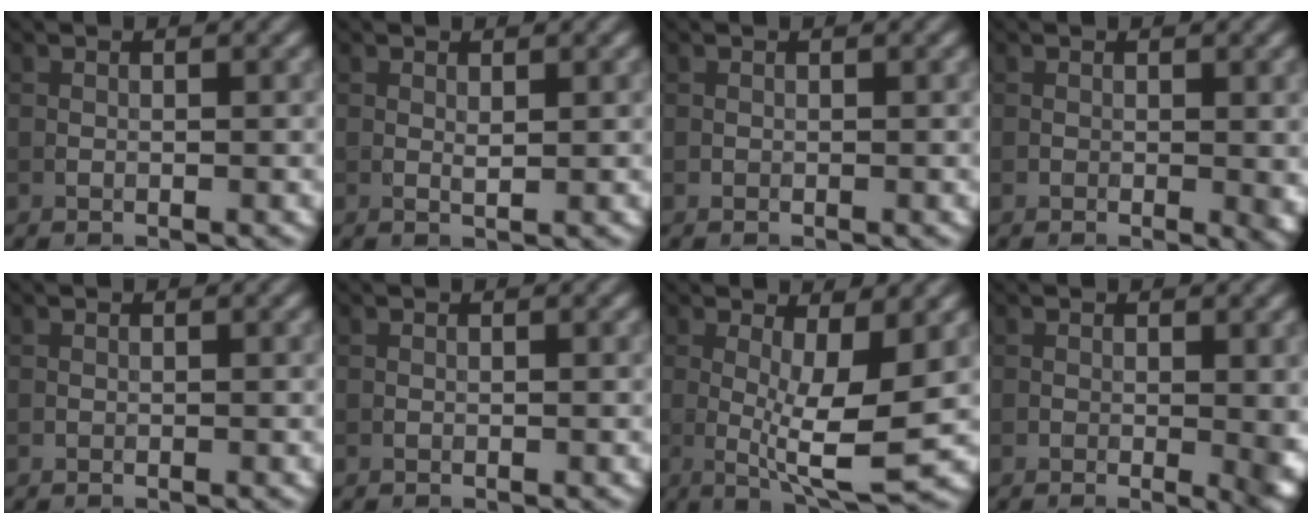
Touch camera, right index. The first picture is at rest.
{"total": 0.6, "force": [0.4, 0.2, 0.4], "torque": [-0.012, -0.001, 0.010]}
{"total": 0.0}
{"total": 1.5, "force": [0.3, 0.6, 1.4], "torque": [-0.015, -0.004, 0.007]}
{"total": 0.0}
{"total": 0.0}
{"total": 6.3, "force": [0.1, 1.4, 6.2], "torque": [-0.097, -0.015, 0.007]}
{"total": 3.0, "force": [0.2, 1.0, 2.8], "torque": [-0.027, -0.004, 0.006]}